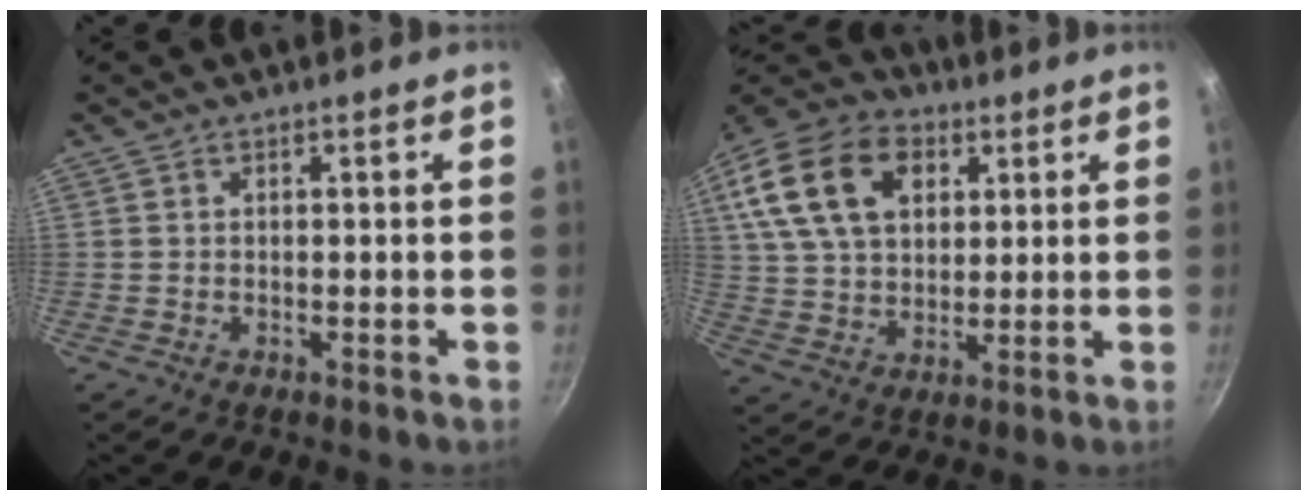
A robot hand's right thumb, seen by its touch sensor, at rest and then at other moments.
{"total": 19.0, "force": [6.6, 12.9, 12.2], "torque": [-0.205, 0.005, 0.112]}